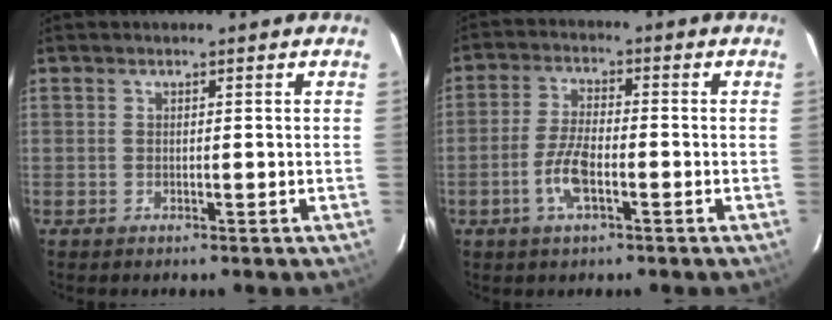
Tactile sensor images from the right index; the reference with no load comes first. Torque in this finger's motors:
{"motor_torque": [-0.23, -0.07, 0.01, 0.07]}